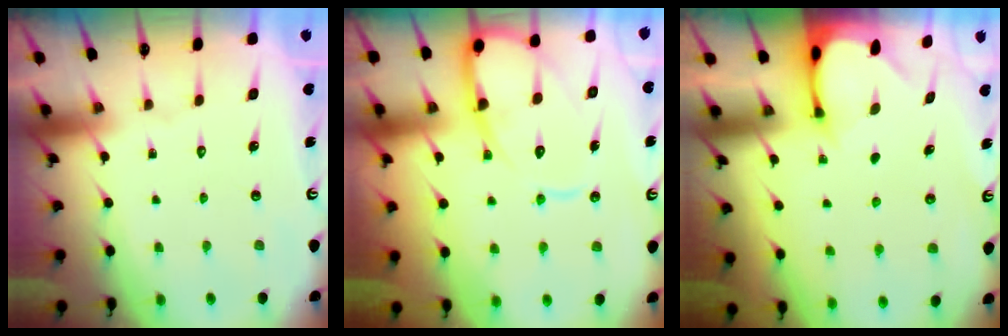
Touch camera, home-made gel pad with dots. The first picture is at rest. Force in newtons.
{"total": 12.5, "press": 12.5, "slide": 1.3}
{"total": 2.5, "press": 2.5, "slide": 0.3}